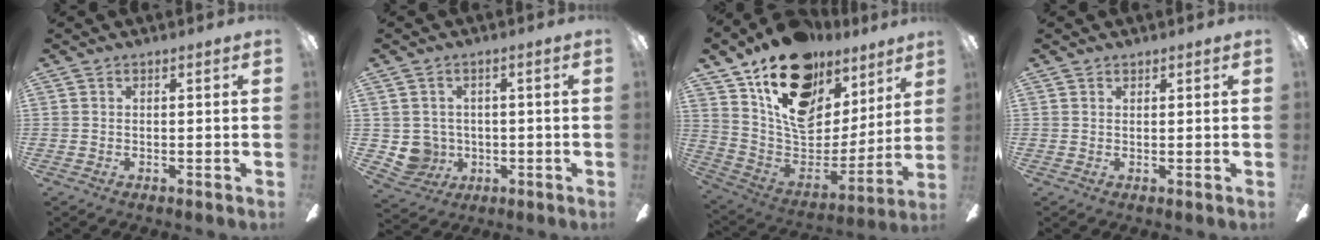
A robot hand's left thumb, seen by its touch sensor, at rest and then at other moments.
{"total": 5.7, "force": [0.4, 5.6, 0.9], "torque": [-0.046, -0.006, 0.011]}
{"total": 21.0, "force": [12.7, 12.8, 10.7], "torque": [-0.165, -0.081, 0.229]}
{"total": 1.0, "force": [0.9, 0.4, 0.1], "torque": [-0.001, 0.001, 0.017]}